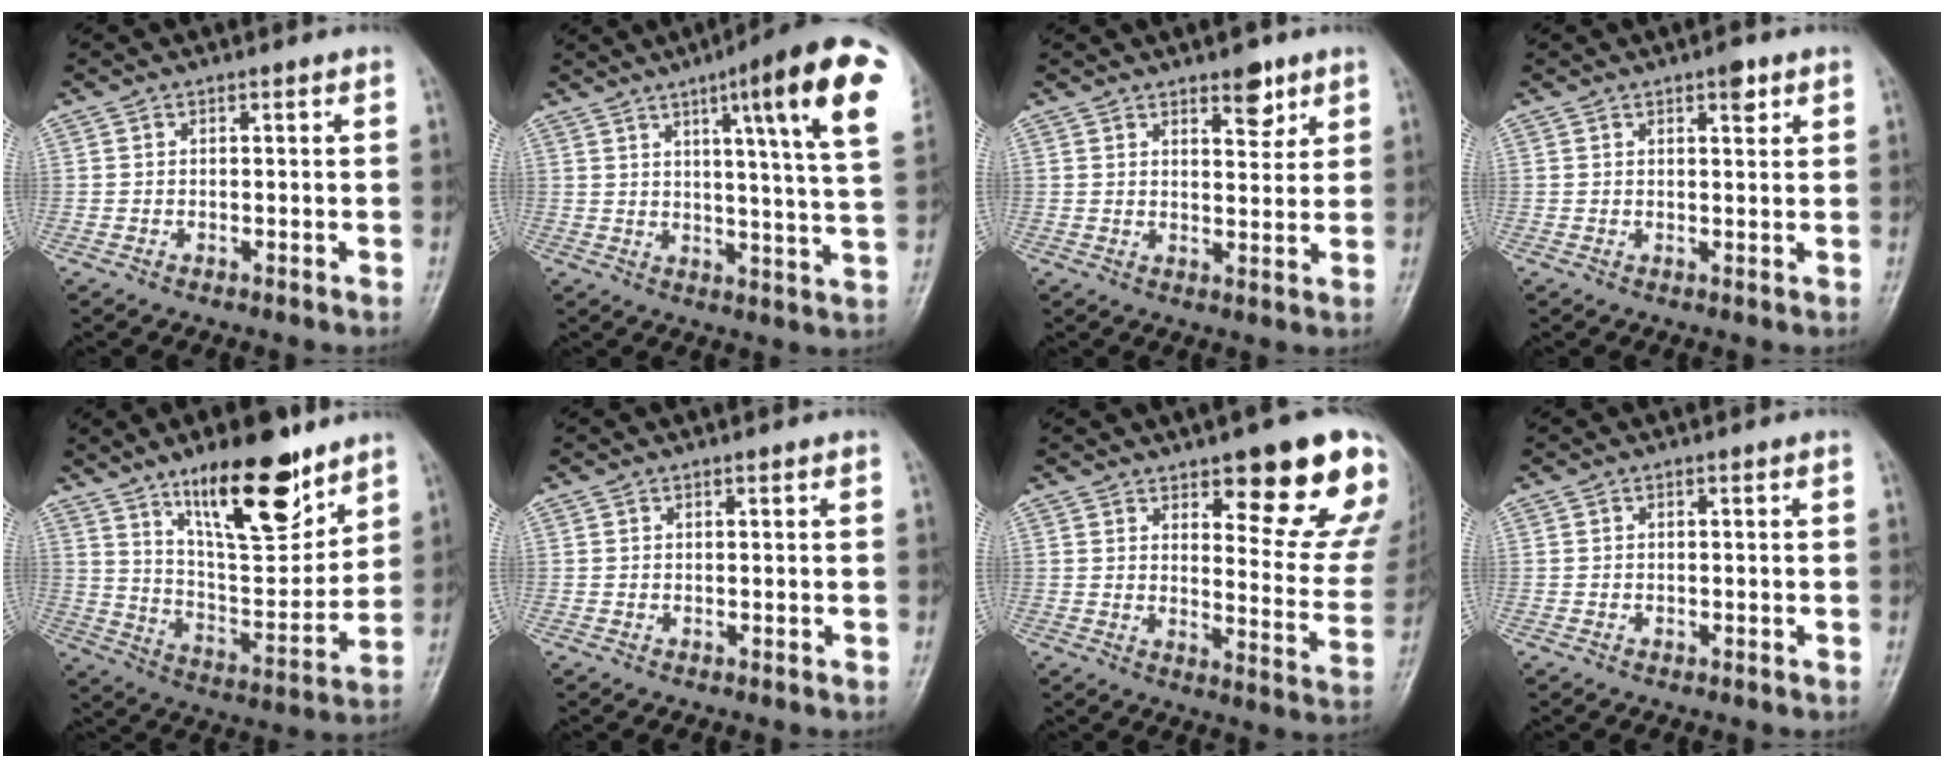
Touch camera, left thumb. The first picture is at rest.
{"total": 19.7, "force": [8.6, 2.1, 17.7], "torque": [-0.224, -0.021, 0.107]}
{"total": 5.1, "force": [3.3, 2.3, 3.1], "torque": [-0.021, -0.020, 0.046]}
{"total": 2.6, "force": [1.6, 1.0, 1.9], "torque": [-0.019, -0.006, 0.020]}
{"total": 19.1, "force": [12.4, 6.3, 13.0], "torque": [-0.164, -0.078, 0.215]}
{"total": 0.0}
{"total": 18.3, "force": [10.7, 5.6, 13.7], "torque": [-0.126, -0.063, 0.143]}
{"total": 0.0}